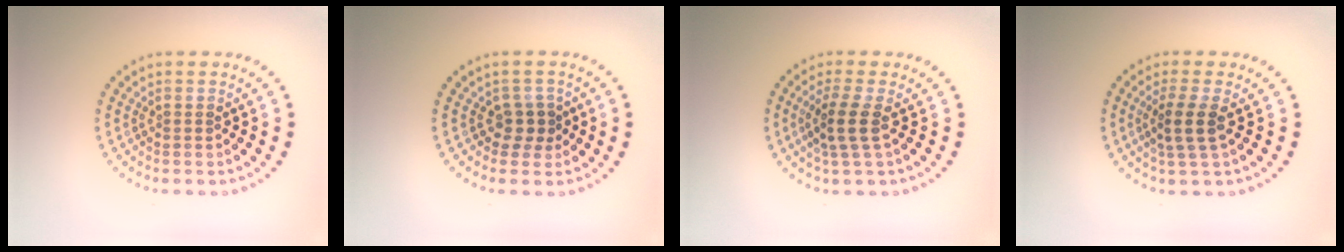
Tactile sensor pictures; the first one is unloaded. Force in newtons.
{"total": 1.8, "press": 1.5, "slide": 1.0}
{"total": 2.5, "press": 2.0, "slide": 1.5}
{"total": 2.5, "press": 2.0, "slide": 1.4}